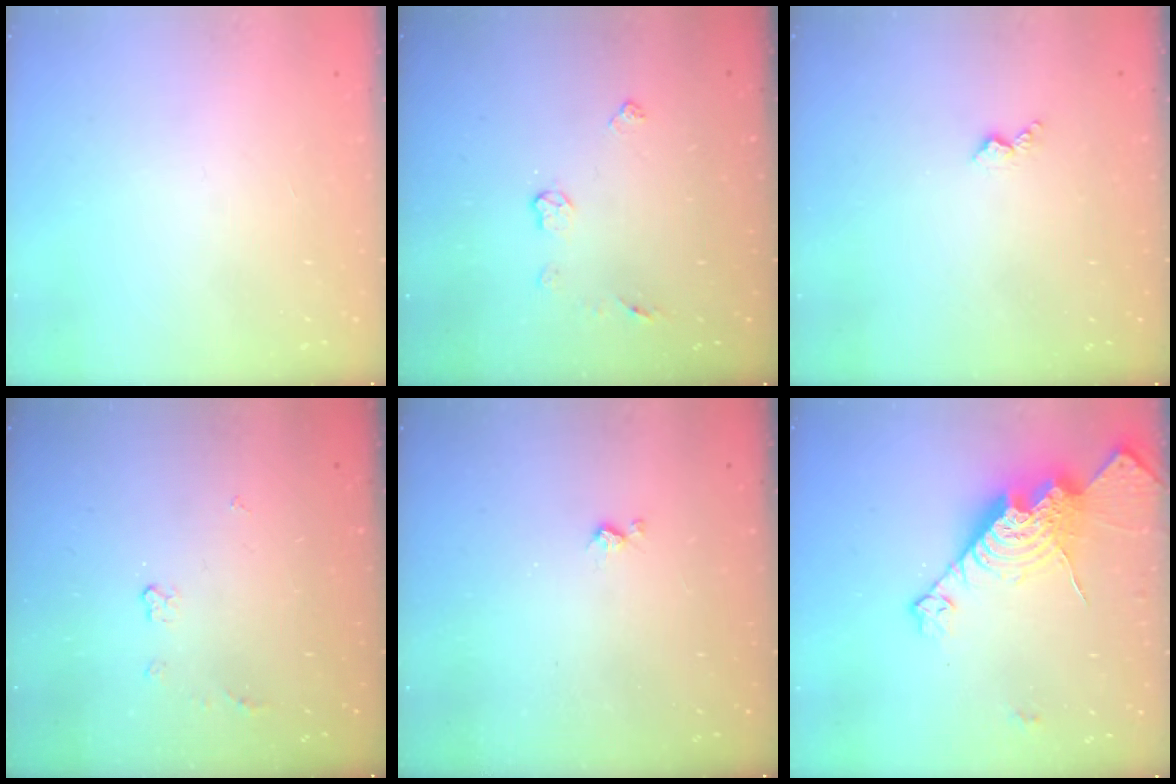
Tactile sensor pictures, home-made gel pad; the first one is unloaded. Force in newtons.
{"total": 5.4, "press": 5.4, "slide": 0.5}
{"total": 2.7, "press": 2.6, "slide": 0.5}
{"total": 3.7, "press": 3.7, "slide": 0.7}
{"total": 3.2, "press": 3.2, "slide": 0.5}
{"total": 18.4, "press": 18.4, "slide": 1.4}